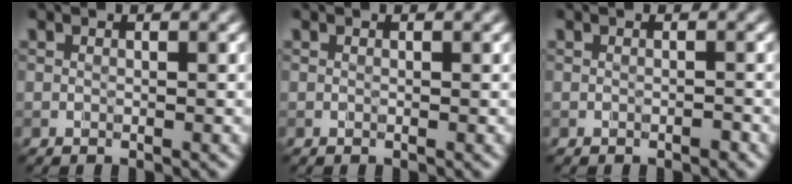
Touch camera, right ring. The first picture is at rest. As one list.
[{"total": 0.0}, {"total": 0.6, "force": [-0.3, 0.3, 0.4], "torque": [-0.005, -0.001, -0.004]}]